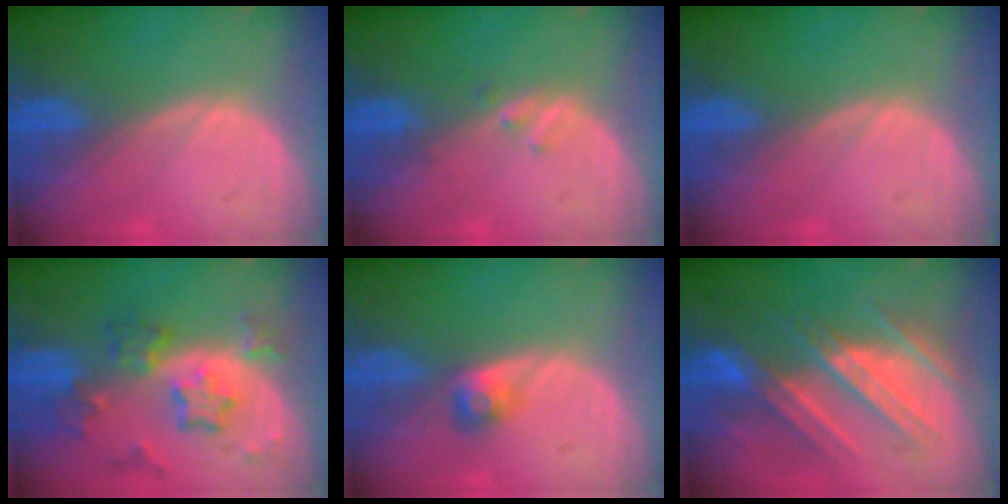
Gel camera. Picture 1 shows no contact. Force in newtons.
{"total": 1.1, "press": 1.1, "slide": 0.1}
{"total": 0.0}
{"total": 8.4, "press": 7.4, "slide": 4.0}
{"total": 2.5, "press": 2.4, "slide": 0.8}
{"total": 8.9, "press": 8.9, "slide": 0.6}